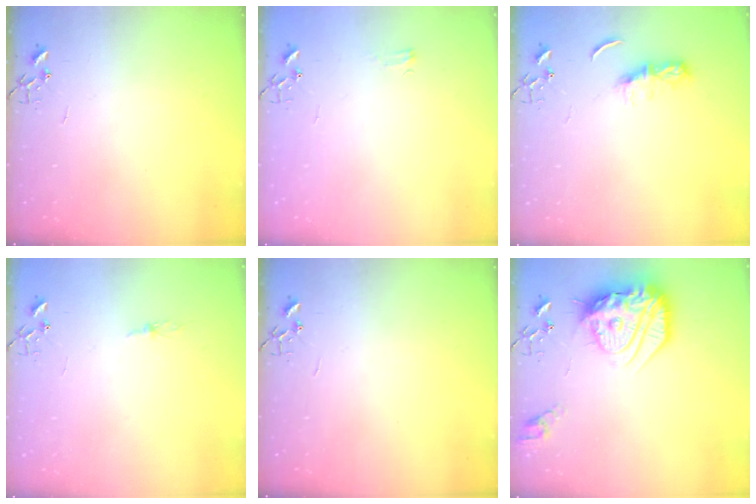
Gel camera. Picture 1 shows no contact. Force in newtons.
{"total": 3.9, "press": 3.8, "slide": 0.5}
{"total": 5.9, "press": 5.9, "slide": 0.6}
{"total": 2.2, "press": 2.2, "slide": 0.3}
{"total": 0.0}
{"total": 22.8, "press": 22.7, "slide": 2.0}